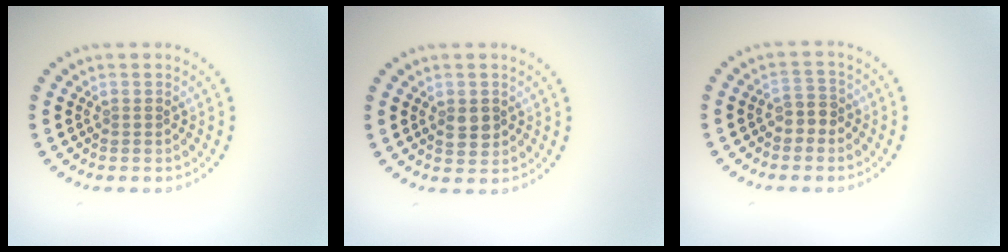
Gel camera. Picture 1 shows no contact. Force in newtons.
{"total": 1.8, "press": 1.8, "slide": 0.2}
{"total": 1.9, "press": 1.7, "slide": 0.8}